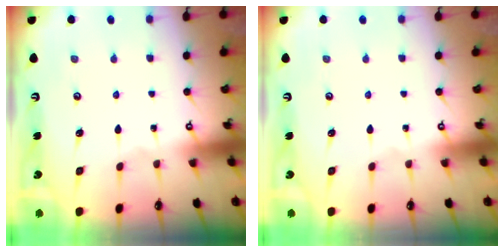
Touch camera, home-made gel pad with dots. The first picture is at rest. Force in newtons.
{"total": 0.0}